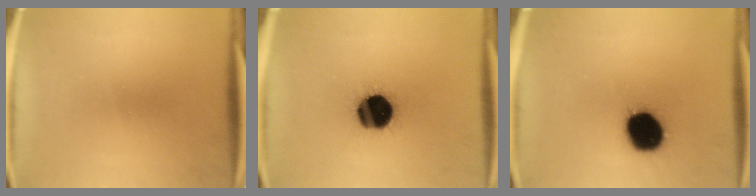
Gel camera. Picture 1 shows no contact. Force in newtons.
{"total": 18.5}
{"total": 16.3}